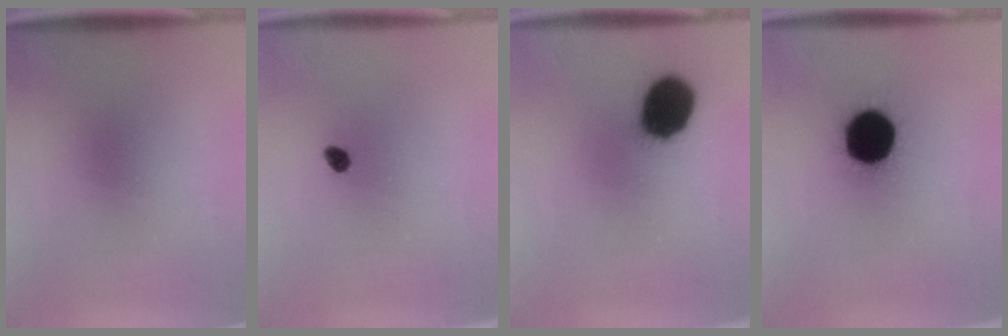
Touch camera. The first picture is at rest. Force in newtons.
{"total": 2.0}
{"total": 13.4}
{"total": 16.3}